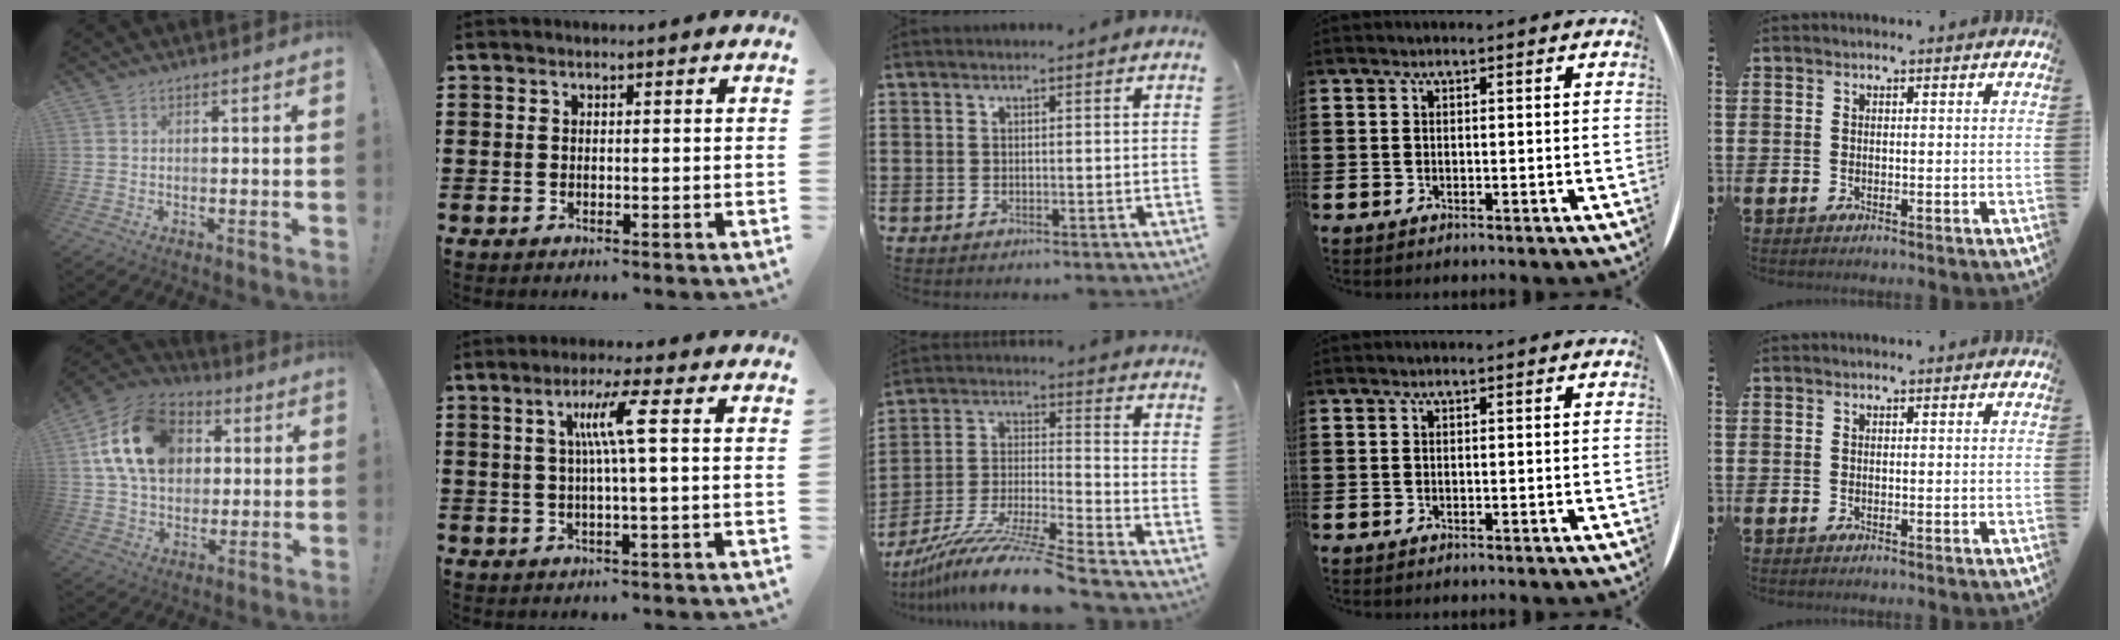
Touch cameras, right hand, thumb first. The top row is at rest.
{"thumb": {"total": 19.6, "force": [5.4, 14.3, 12.2], "torque": [-0.209, -0.002, 0.104]}, "index": {"total": 6.5, "force": [1.3, -0.5, 6.3], "torque": [-0.124, -0.001, 0.013]}, "middle": {"total": 11.9, "force": [-10.3, -0.6, 5.9], "torque": [-0.121, -0.002, -0.203]}}